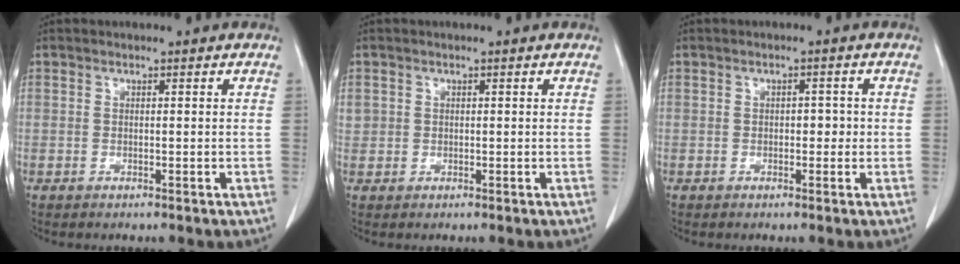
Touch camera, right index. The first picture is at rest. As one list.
[{"total": 1.8, "force": [0.5, 1.7, 0.4], "torque": [-0.006, 0.011, 0.012]}, {"total": 1.8, "force": [-0.2, 1.1, 1.4], "torque": [-0.014, 0.005, -0.004]}]